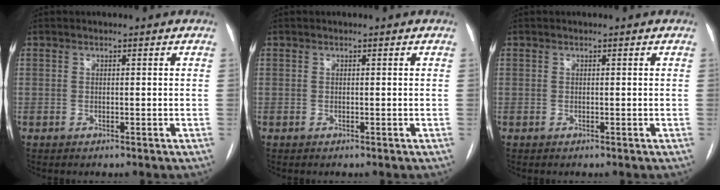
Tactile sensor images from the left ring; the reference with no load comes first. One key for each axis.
{"total": 0.0}
{"total": 0.0}